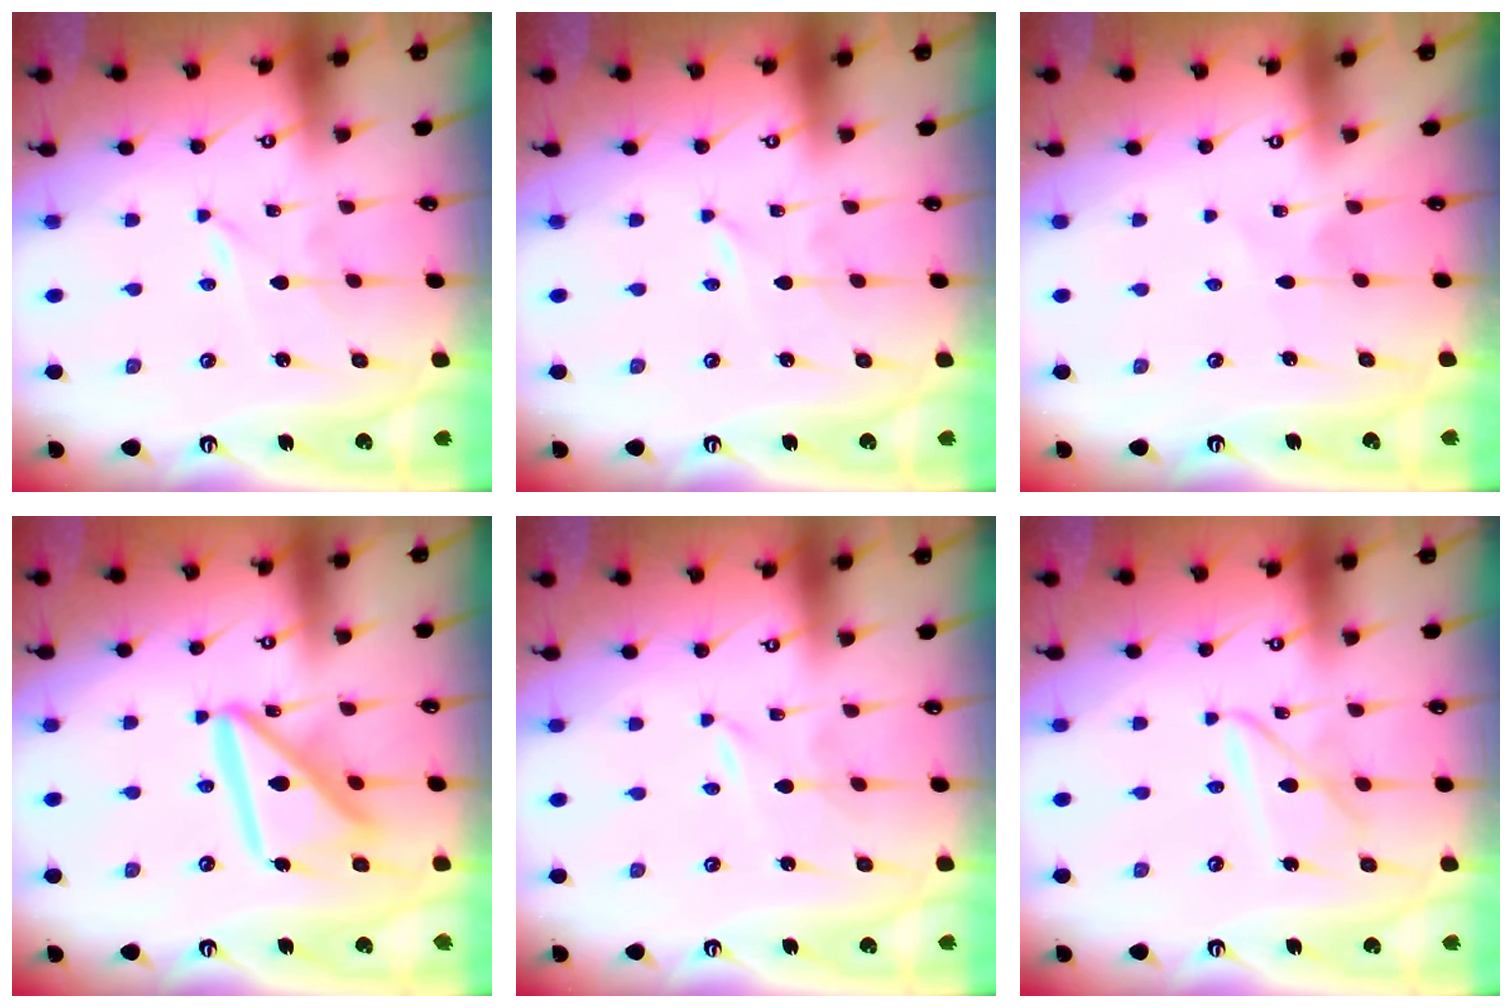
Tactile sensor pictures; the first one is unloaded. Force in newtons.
{"total": 0.0}
{"total": 2.5, "press": 2.5, "slide": 0.3}
{"total": 15.1, "press": 15.0, "slide": 1.6}
{"total": 0.0}
{"total": 7.4, "press": 7.4, "slide": 0.6}